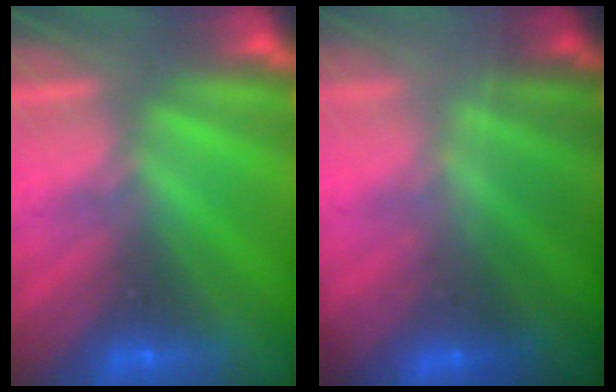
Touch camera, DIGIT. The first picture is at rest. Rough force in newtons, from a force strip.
{"total": 1.8}